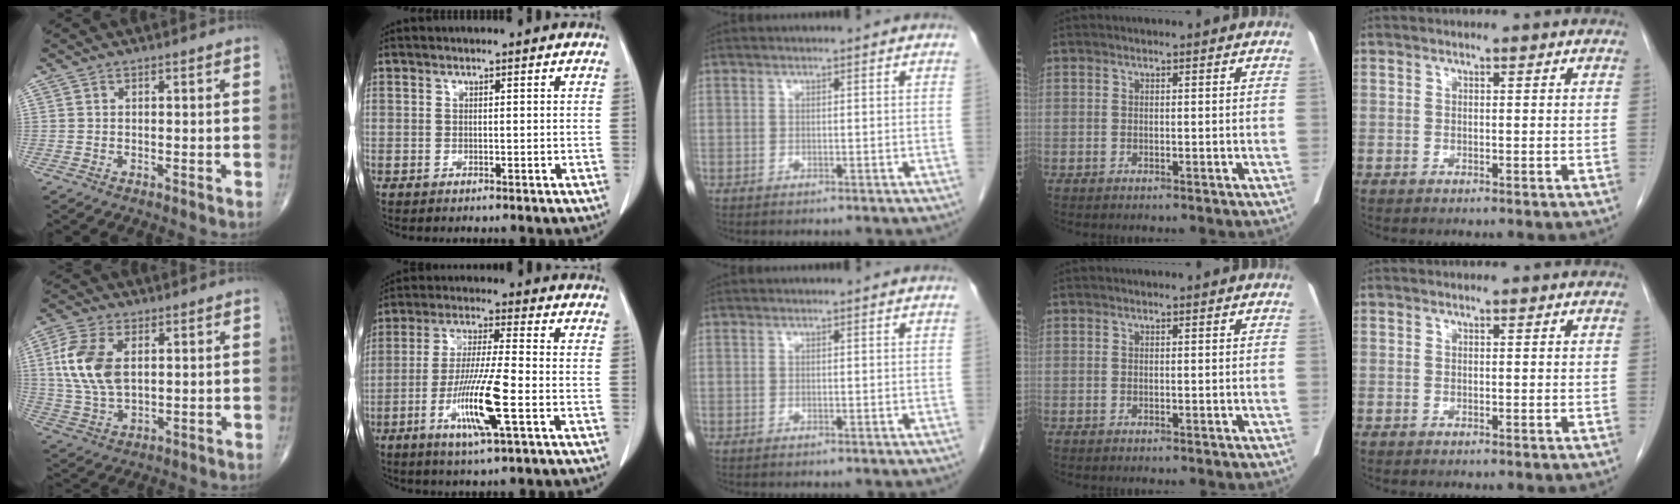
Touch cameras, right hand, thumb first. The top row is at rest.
{"thumb": {"total": 11.5, "force": [2.3, 6.6, 9.1], "torque": [-0.193, -0.007, 0.046]}, "index": {"total": 11.4, "force": [-3.9, 0.1, 10.7], "torque": [-0.210, -0.017, -0.074]}}